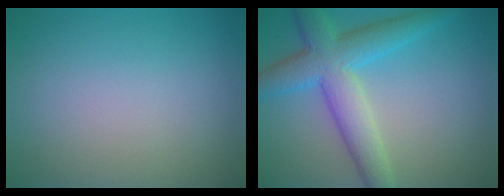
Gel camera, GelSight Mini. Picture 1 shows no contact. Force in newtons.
{"total": 6.5, "press": 6.5, "slide": 0.1}